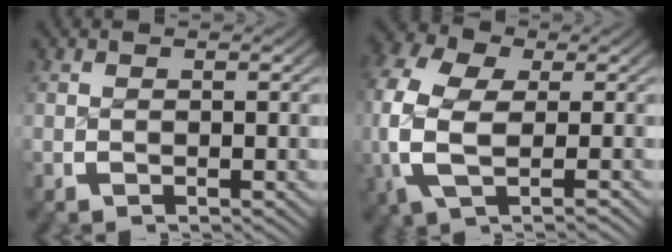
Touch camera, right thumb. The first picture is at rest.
{"total": 9.2, "force": [-0.1, 6.3, 6.7], "torque": [-0.176, -0.030, 0.007]}